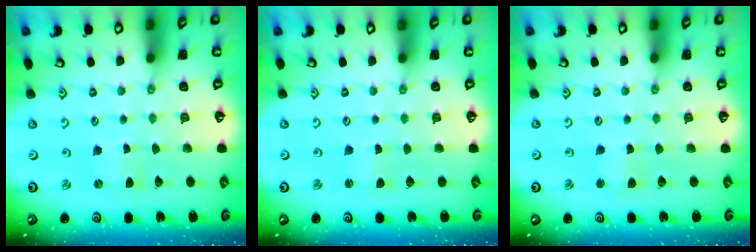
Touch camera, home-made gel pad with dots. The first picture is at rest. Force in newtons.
{"total": 1.0, "press": 1.0, "slide": 0.0}
{"total": 2.8, "press": 2.7, "slide": 0.6}